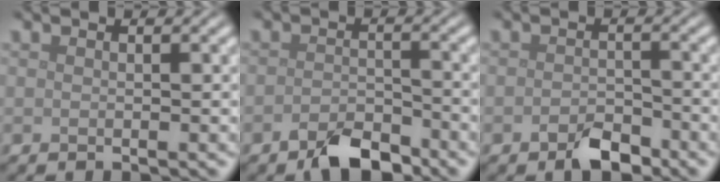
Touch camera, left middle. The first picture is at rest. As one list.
[{"total": 4.2, "force": [-3.1, 1.8, 2.2], "torque": [-0.036, -0.002, -0.061]}, {"total": 2.9, "force": [-1.9, 1.4, 1.6], "torque": [-0.026, 0.003, -0.037]}]